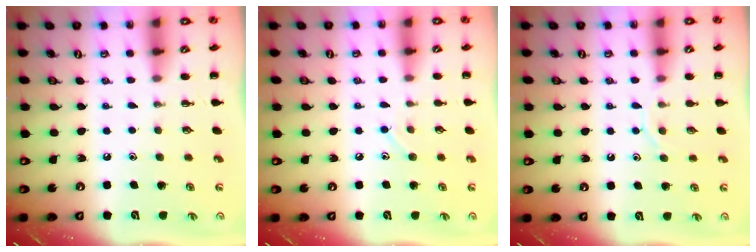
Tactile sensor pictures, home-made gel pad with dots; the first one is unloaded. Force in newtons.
{"total": 7.4, "press": 7.1, "slide": 2.1}
{"total": 7.6, "press": 7.5, "slide": 1.2}